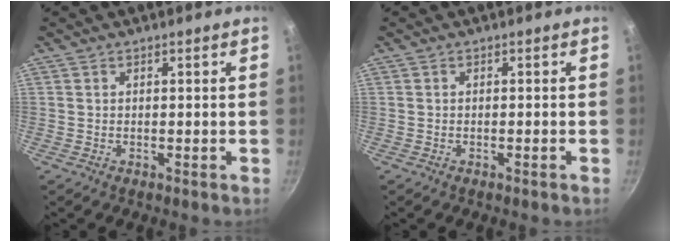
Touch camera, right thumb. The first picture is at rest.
{"total": 0.5, "force": [-0.3, 0.0, 0.4], "torque": [-0.014, 0.005, -0.004]}